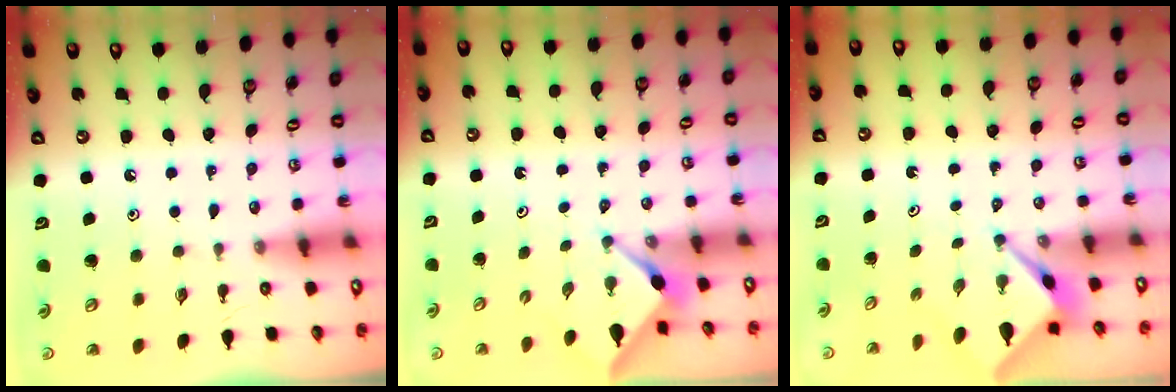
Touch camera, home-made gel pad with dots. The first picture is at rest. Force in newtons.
{"total": 3.1, "press": 3.1, "slide": 0.4}
{"total": 2.6, "press": 2.6, "slide": 0.2}